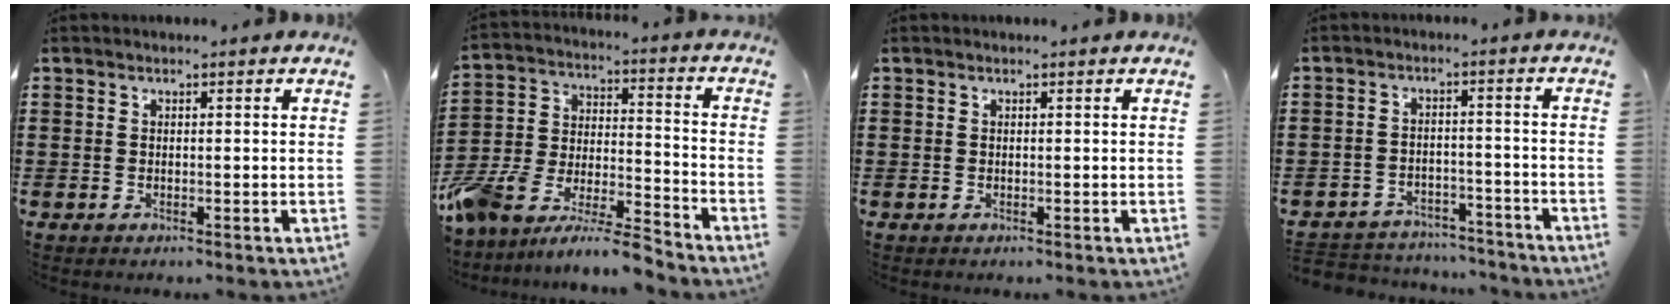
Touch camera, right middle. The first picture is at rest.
{"total": 9.9, "force": [-9.5, 0.8, 2.4], "torque": [-0.046, 0.016, -0.192]}
{"total": 0.0}
{"total": 4.4, "force": [-4.3, 0.7, -0.2], "torque": [-0.008, 0.004, -0.094]}